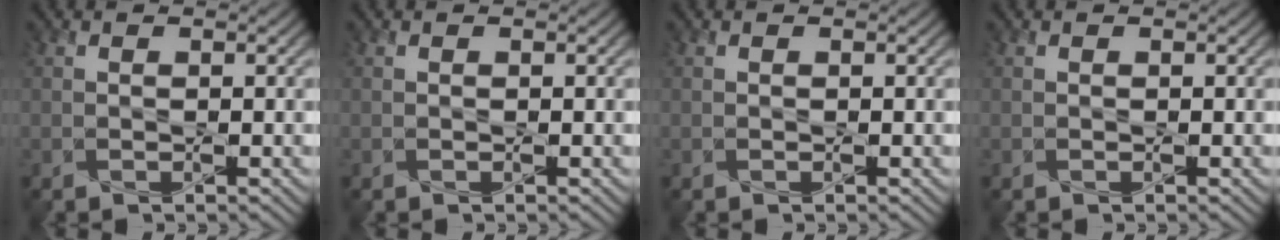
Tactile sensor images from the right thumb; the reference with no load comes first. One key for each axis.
{"total": 0.0}
{"total": 0.0}
{"total": 0.0}